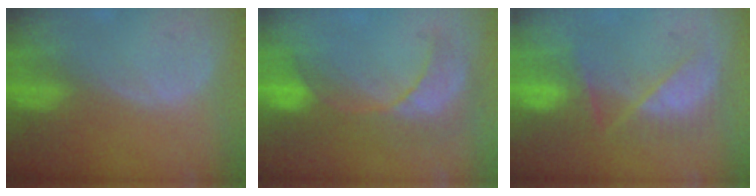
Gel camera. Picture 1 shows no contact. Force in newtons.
{"total": 8.1, "press": 8.1, "slide": 0.9}
{"total": 7.1, "press": 6.9, "slide": 1.3}